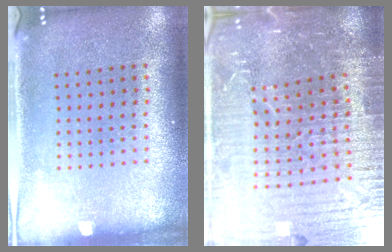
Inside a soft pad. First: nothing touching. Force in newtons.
{"total": 6.9, "press": 6.0, "slide": 3.5}